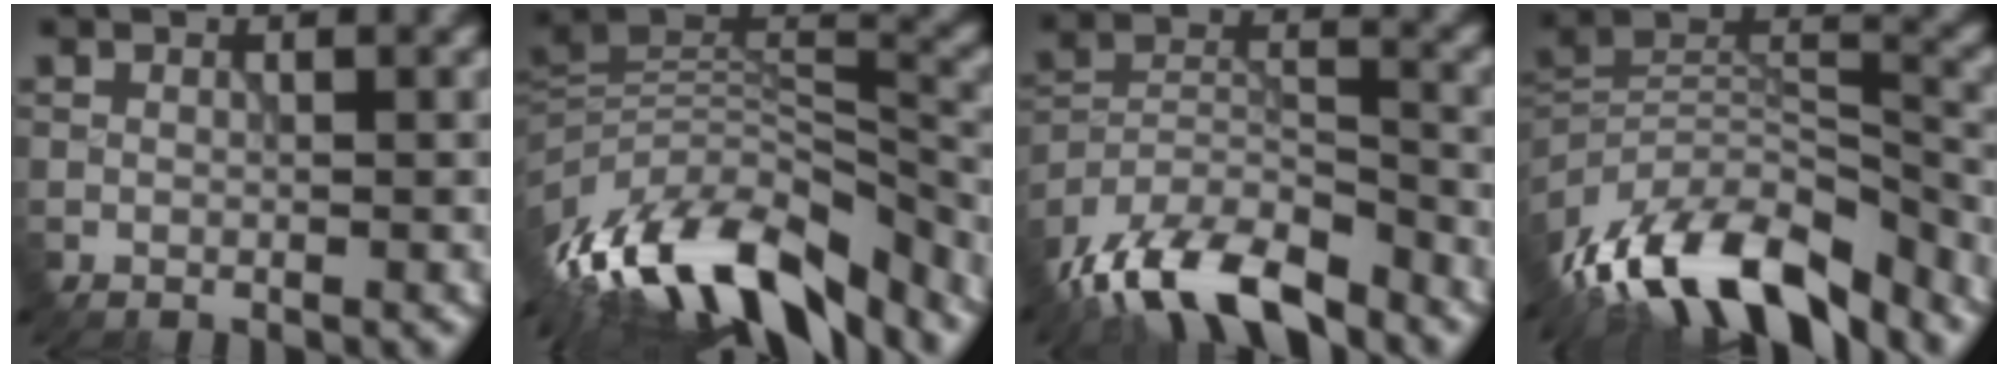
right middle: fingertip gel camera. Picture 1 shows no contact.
{"total": 15.0, "force": [-9.2, 5.7, 10.4], "torque": [-0.208, 0.012, -0.161]}
{"total": 11.3, "force": [-8.7, 3.9, 6.1], "torque": [-0.115, -0.005, -0.166]}
{"total": 14.0, "force": [-9.8, 5.4, 8.3], "torque": [-0.167, 0.021, -0.178]}